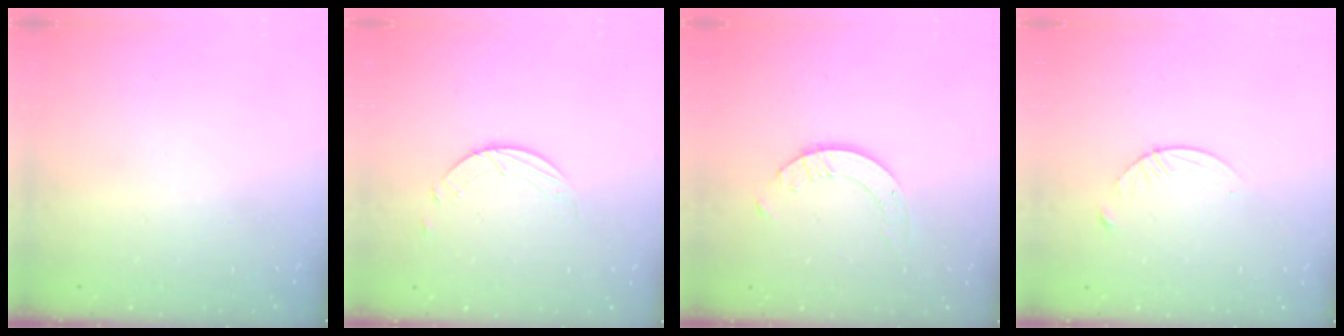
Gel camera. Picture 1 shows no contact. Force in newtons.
{"total": 2.6, "press": 2.6, "slide": 0.3}
{"total": 2.1, "press": 2.1, "slide": 0.2}
{"total": 3.1, "press": 3.1, "slide": 0.4}